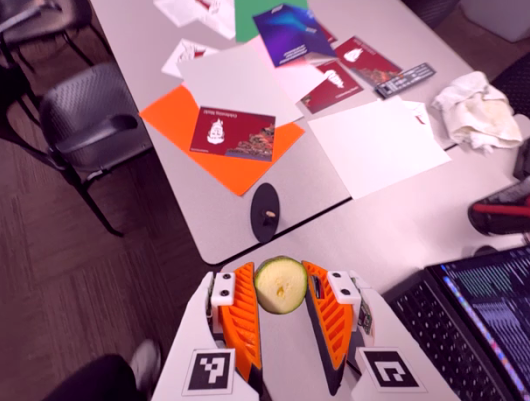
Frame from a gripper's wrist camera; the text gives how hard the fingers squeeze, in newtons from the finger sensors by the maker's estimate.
{"total": 11.3, "left": 11.4, "right": 11.3}